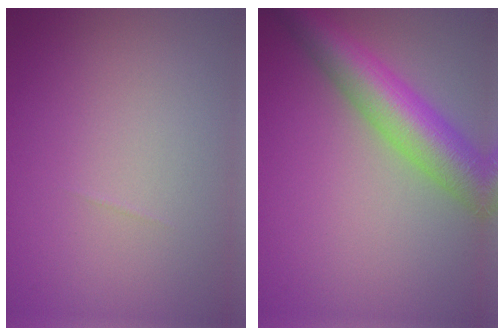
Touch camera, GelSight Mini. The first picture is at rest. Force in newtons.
{"total": 7.8, "press": 7.8, "slide": 0.3}